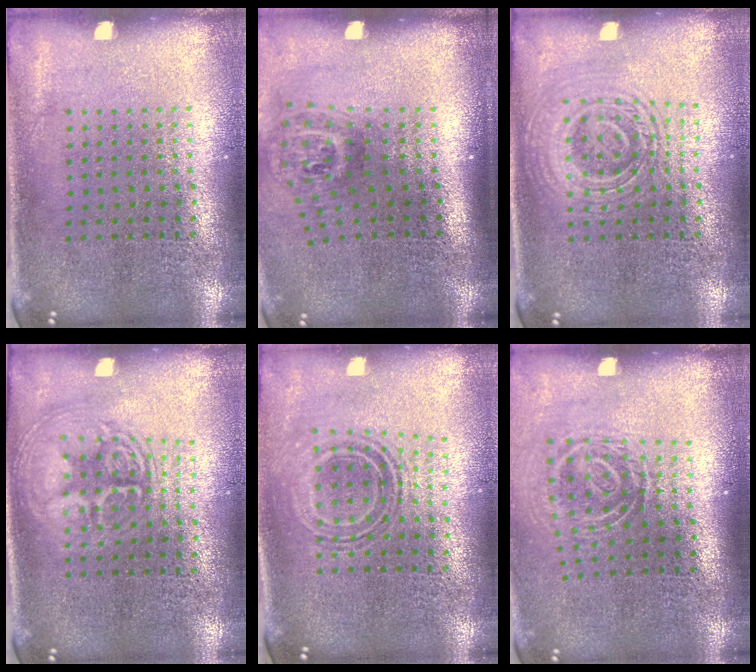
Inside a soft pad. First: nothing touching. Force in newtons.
{"total": 1.8, "press": 1.2, "slide": 1.4}
{"total": 1.8, "press": 1.8, "slide": 0.4}
{"total": 2.8, "press": 2.8, "slide": 0.4}
{"total": 0.9, "press": 0.8, "slide": 0.3}
{"total": 1.8, "press": 1.2, "slide": 1.4}